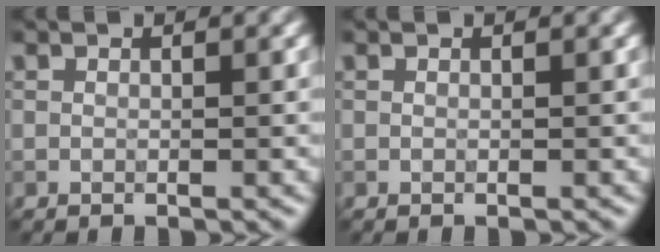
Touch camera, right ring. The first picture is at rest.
{"total": 0.0}